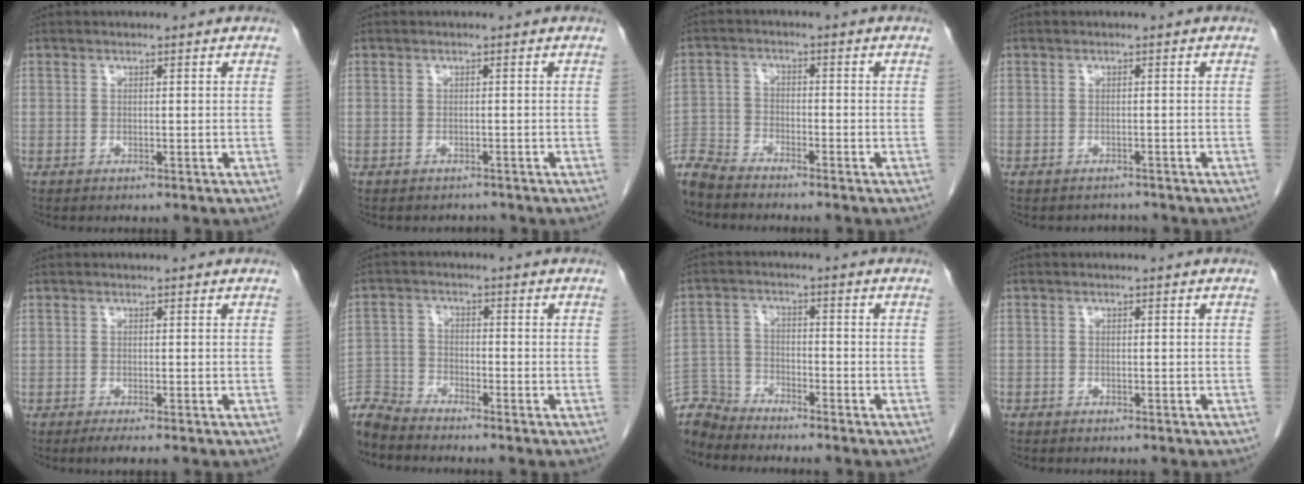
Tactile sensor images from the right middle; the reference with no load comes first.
{"total": 1.1, "force": [-1.0, 0.3, -0.4], "torque": [0.000, -0.005, -0.015]}
{"total": 6.5, "force": [-6.2, 1.1, 1.5], "torque": [-0.024, -0.017, -0.119]}
{"total": 1.4, "force": [-1.3, 0.4, -0.4], "torque": [0.002, -0.005, -0.018]}
{"total": 1.8, "force": [-1.4, 0.0, 1.1], "torque": [-0.025, -0.007, -0.023]}
{"total": 6.3, "force": [-6.3, 0.4, 0.7], "torque": [-0.011, -0.009, -0.122]}
{"total": 6.3, "force": [-6.1, 1.0, -0.8], "torque": [0.016, 0.002, -0.122]}
{"total": 1.5, "force": [-1.2, 0.8, 0.4], "torque": [-0.007, 0.001, -0.015]}